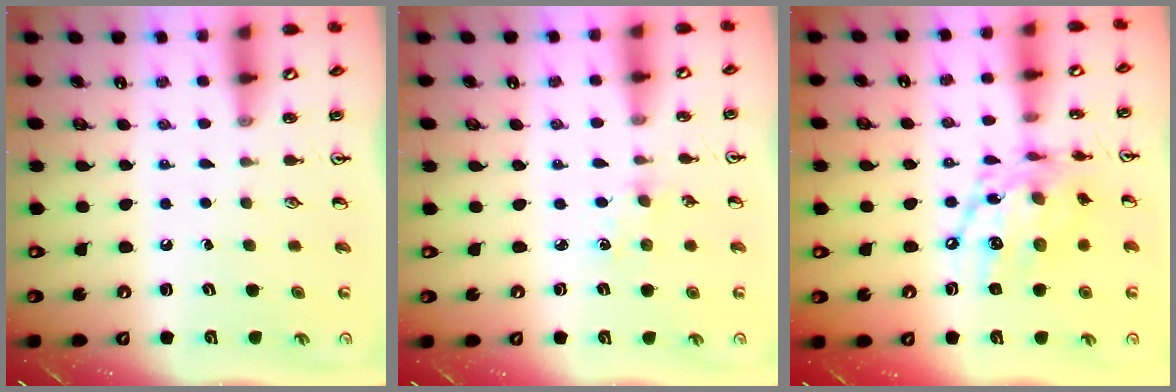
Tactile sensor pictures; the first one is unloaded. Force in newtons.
{"total": 2.8, "press": 2.8, "slide": 0.4}
{"total": 13.3, "press": 13.3, "slide": 1.2}